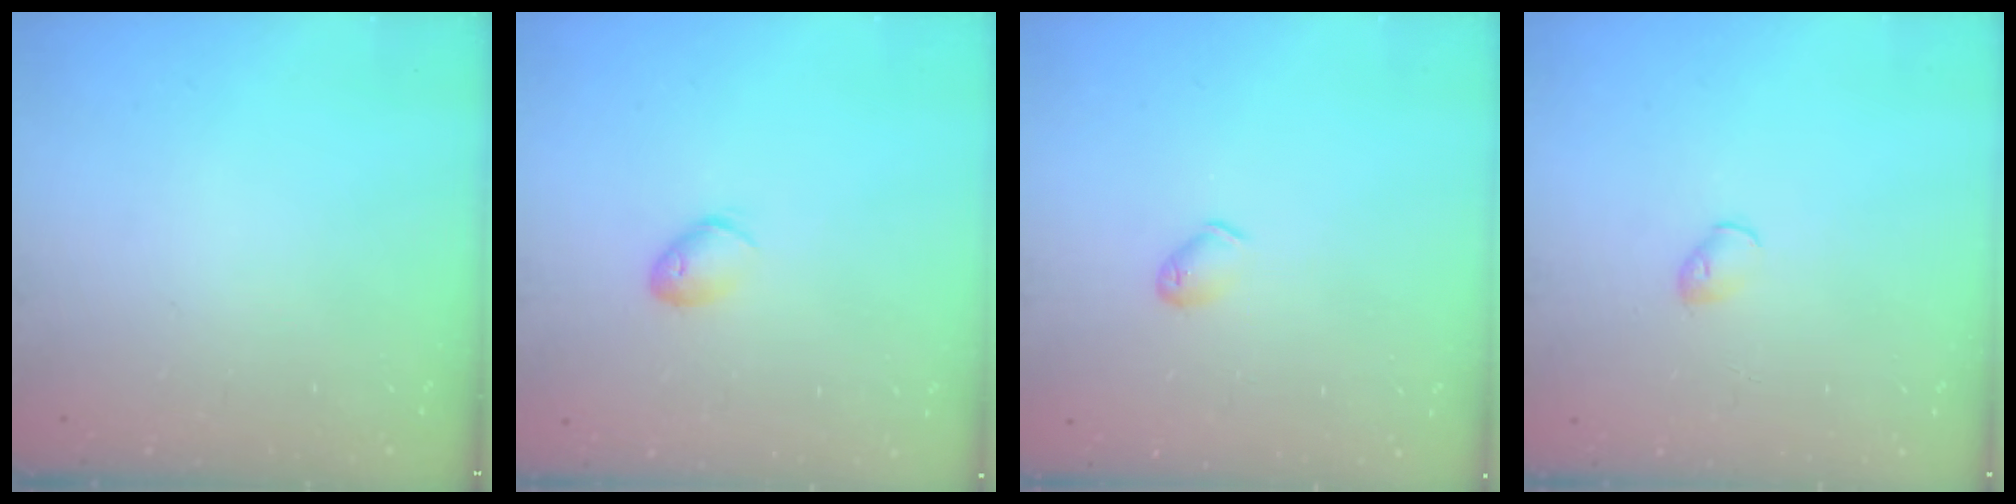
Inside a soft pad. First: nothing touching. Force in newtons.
{"total": 6.4, "press": 6.3, "slide": 1.2}
{"total": 4.9, "press": 4.8, "slide": 0.9}
{"total": 2.9, "press": 2.9, "slide": 0.7}